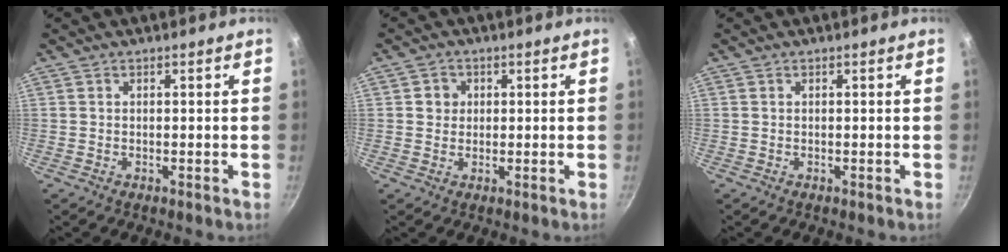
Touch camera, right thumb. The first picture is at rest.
{"total": 2.8, "force": [0.5, 2.6, 0.7], "torque": [0.004, 0.004, 0.005]}
{"total": 0.0}